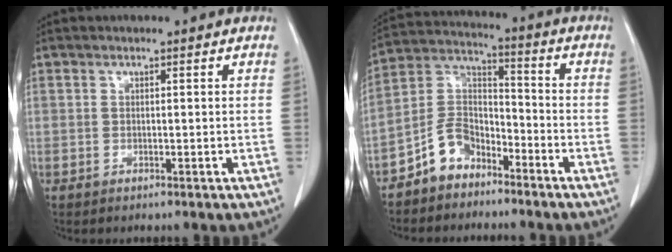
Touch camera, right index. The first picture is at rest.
{"total": 8.0, "force": [-5.8, 4.8, 2.9], "torque": [-0.061, 0.024, -0.115]}